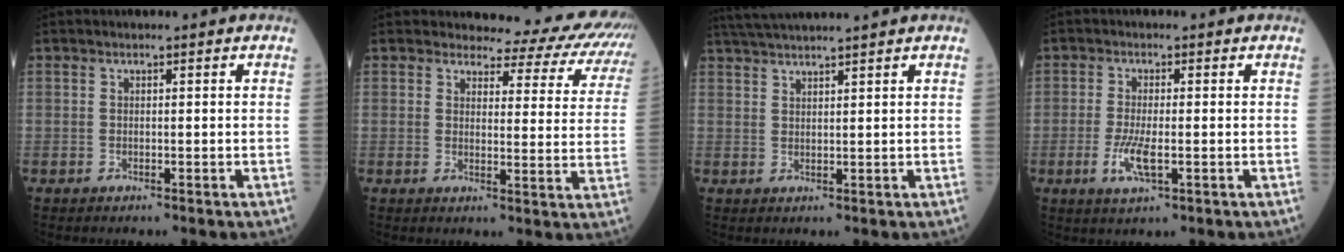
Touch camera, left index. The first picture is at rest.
{"total": 12.4, "force": [11.8, 3.2, 2.2], "torque": [0.001, -0.051, 0.098]}
{"total": 7.2, "force": [6.5, -1.2, 2.9], "torque": [-0.049, 0.031, 0.106]}
{"total": 4.2, "force": [-1.3, 1.0, 3.8], "torque": [-0.087, -0.009, -0.025]}